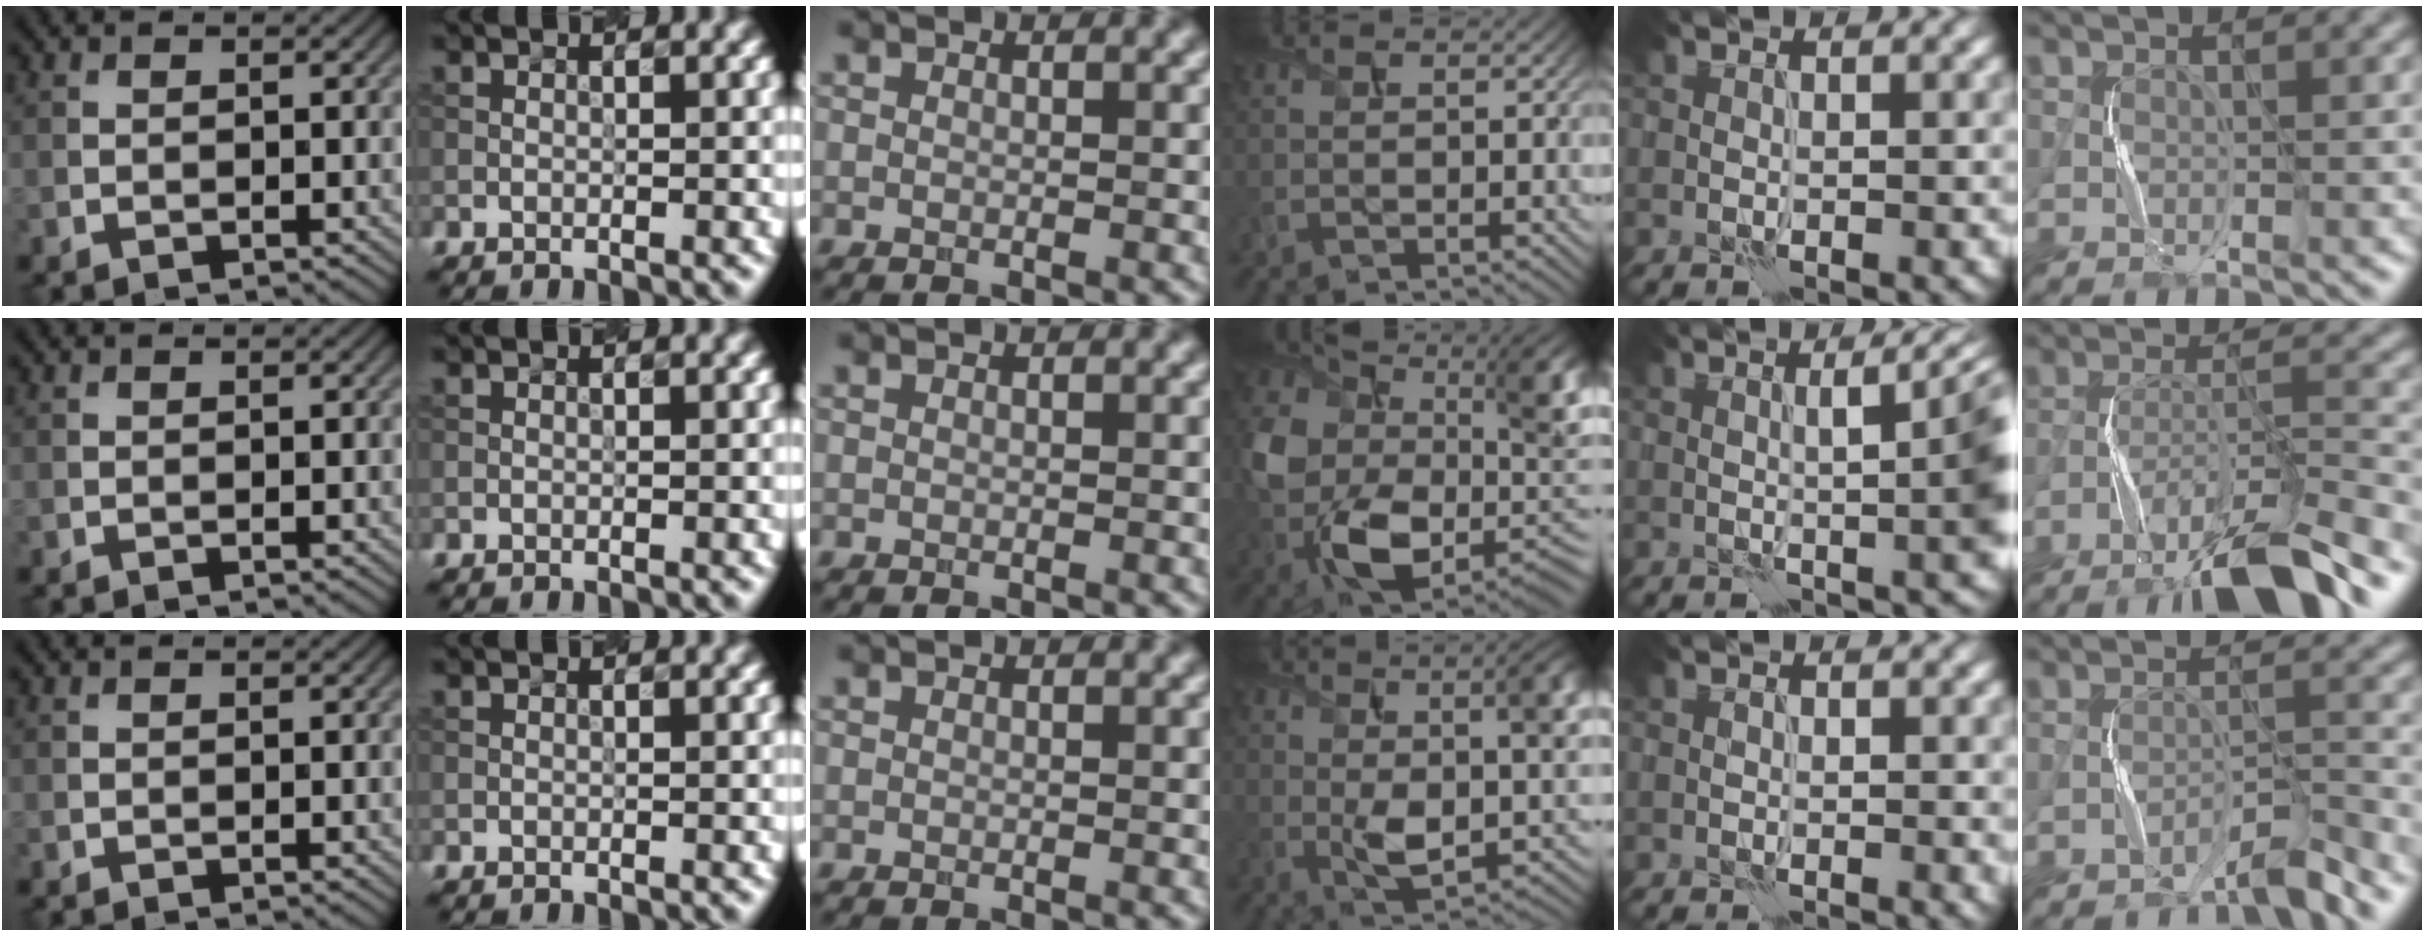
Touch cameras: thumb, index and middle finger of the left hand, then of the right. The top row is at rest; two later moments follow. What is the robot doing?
{"motion": "squeeze", "object": "stress ball aka squeeze ball"}